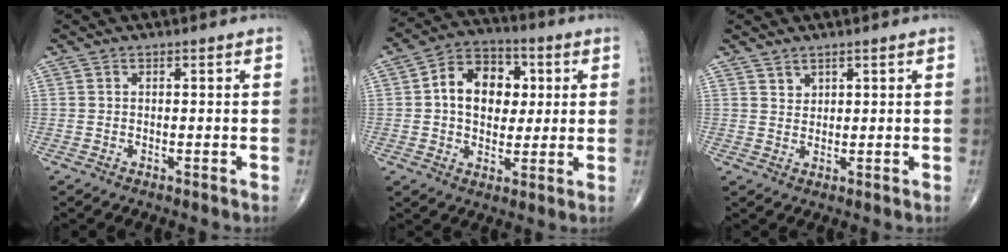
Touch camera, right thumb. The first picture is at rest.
{"total": 13.1, "force": [2.1, 9.5, 8.9], "torque": [-0.101, 0.012, 0.027]}
{"total": 1.7, "force": [1.4, 0.9, 0.3], "torque": [0.008, -0.010, 0.023]}